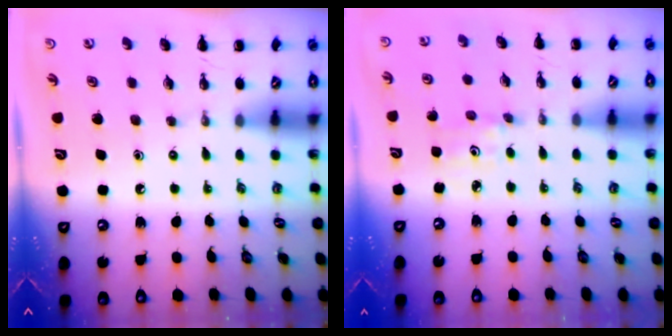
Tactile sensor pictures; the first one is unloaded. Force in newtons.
{"total": 2.7, "press": 2.6, "slide": 0.8}